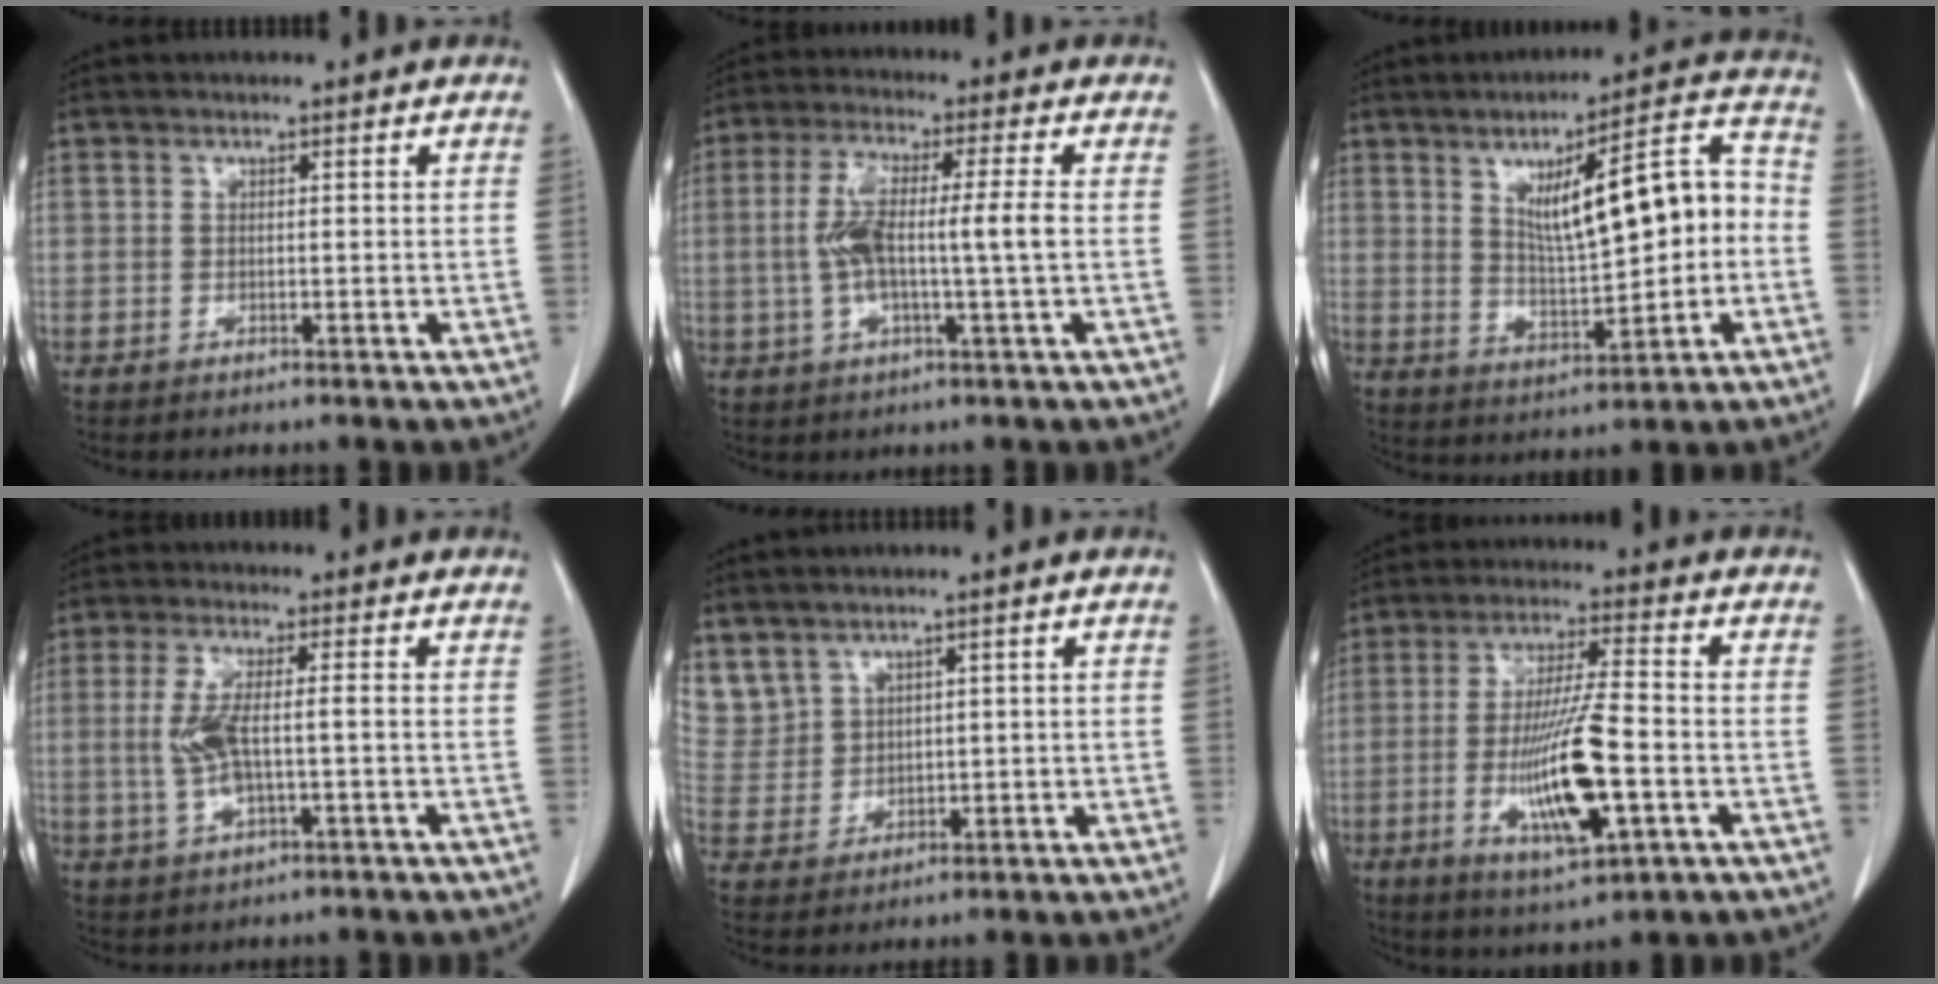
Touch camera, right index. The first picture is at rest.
{"total": 9.1, "force": [-0.2, 0.7, 9.1], "torque": [-0.182, 0.010, -0.007]}
{"total": 13.7, "force": [1.1, 3.5, 13.2], "torque": [-0.193, 0.032, 0.025]}
{"total": 6.2, "force": [-0.4, 1.3, 6.1], "torque": [-0.139, 0.001, -0.008]}
{"total": 10.0, "force": [6.0, 7.4, 2.9], "torque": [-0.101, 0.027, 0.150]}
{"total": 13.6, "force": [-3.3, 2.1, 13.0], "torque": [-0.249, -0.012, -0.054]}